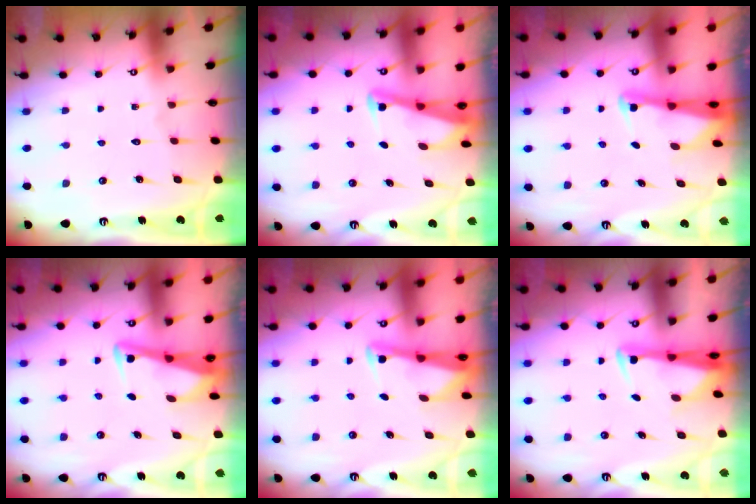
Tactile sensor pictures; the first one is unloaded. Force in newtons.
{"total": 2.8, "press": 2.8, "slide": 0.3}
{"total": 2.4, "press": 2.4, "slide": 0.3}
{"total": 3.4, "press": 3.4, "slide": 0.3}
{"total": 2.7, "press": 2.7, "slide": 0.2}
{"total": 2.8, "press": 2.7, "slide": 0.9}